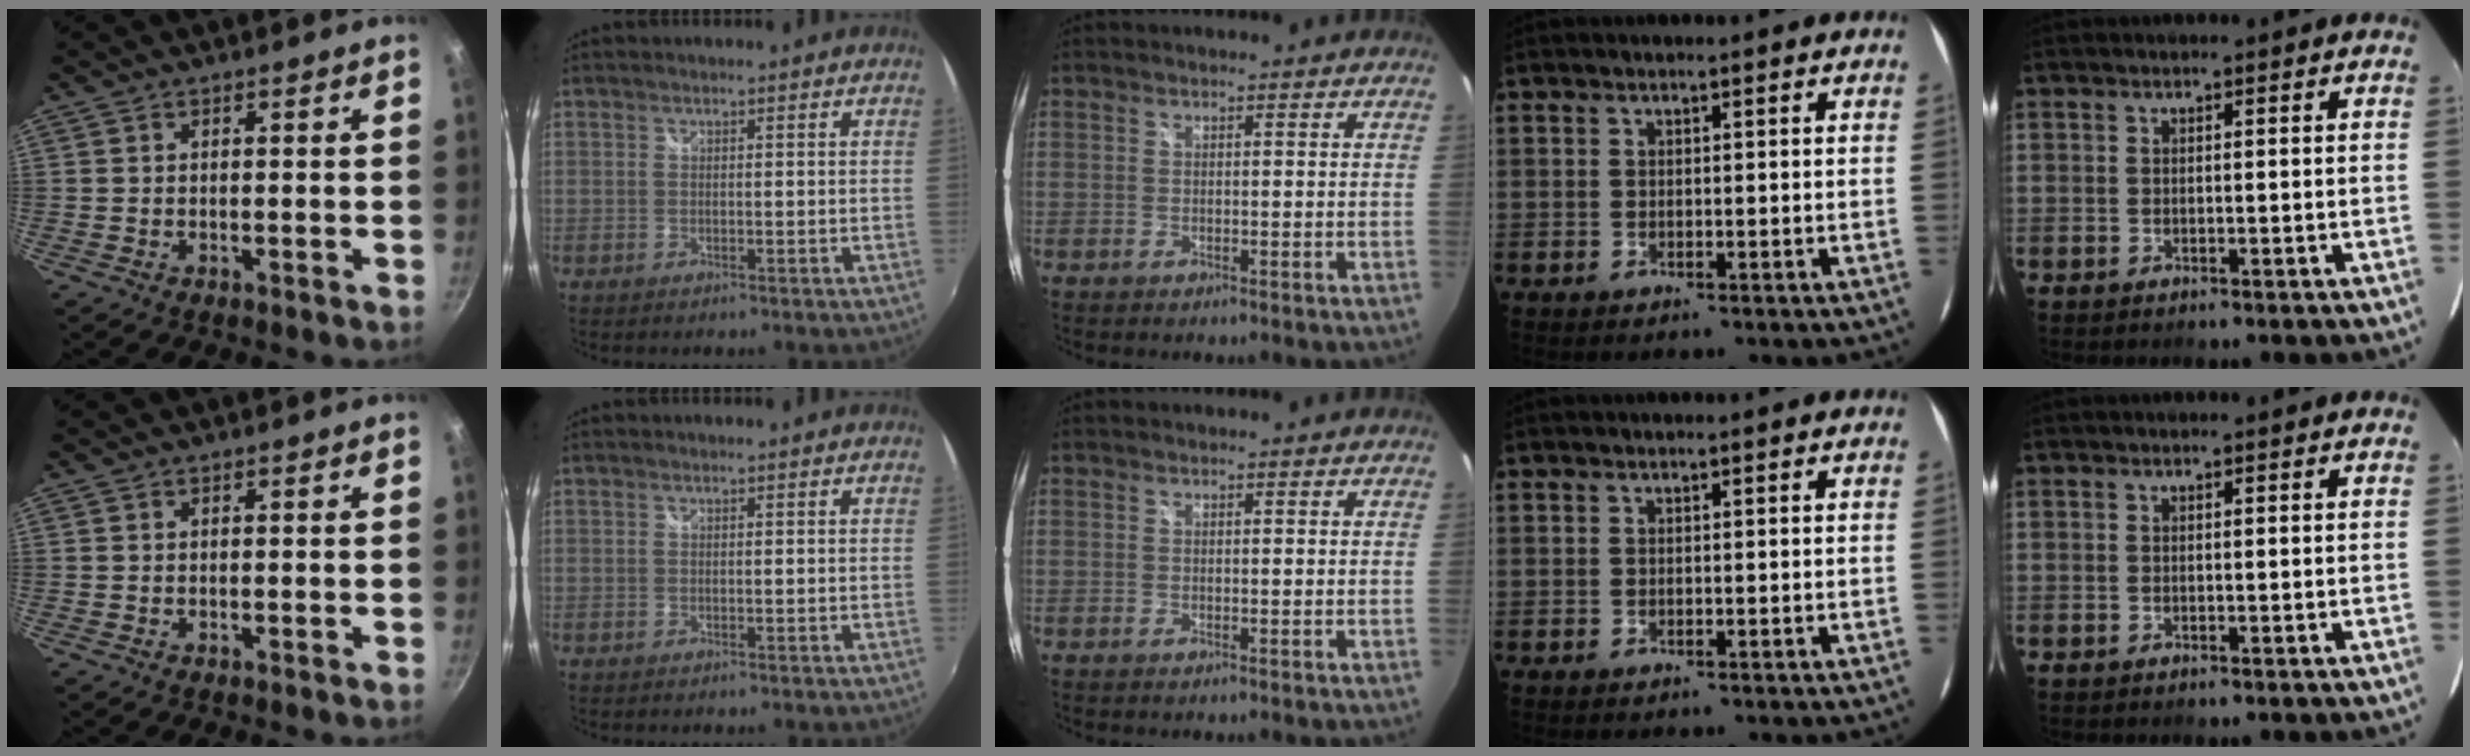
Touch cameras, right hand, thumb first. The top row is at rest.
{}